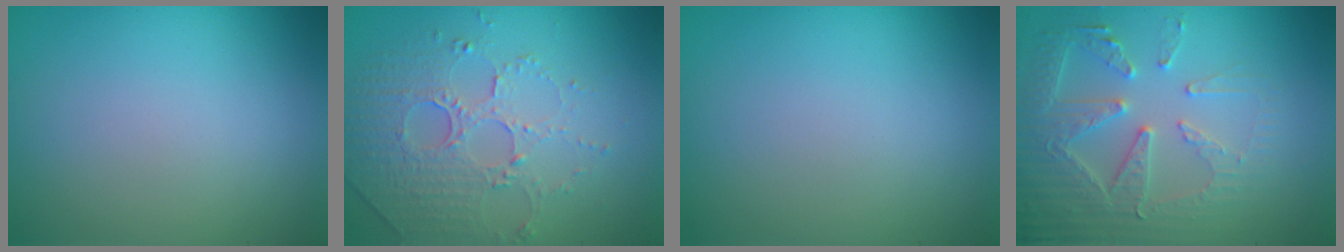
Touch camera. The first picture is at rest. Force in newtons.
{"total": 5.0, "press": 3.5, "slide": 3.6}
{"total": 0.0}
{"total": 4.5, "press": 4.5, "slide": 0.3}